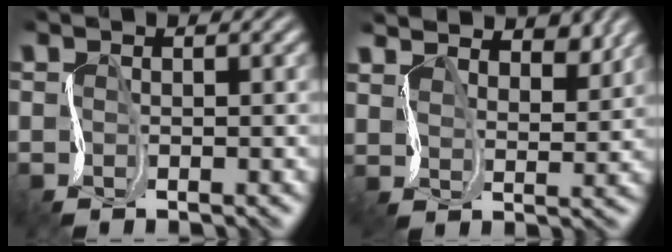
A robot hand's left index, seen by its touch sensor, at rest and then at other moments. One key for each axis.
{"total": 5.3, "fx": 5.2, "fy": 0.8, "fz": 0.6, "tx": -0.028, "ty": 0.000, "tz": 0.069}